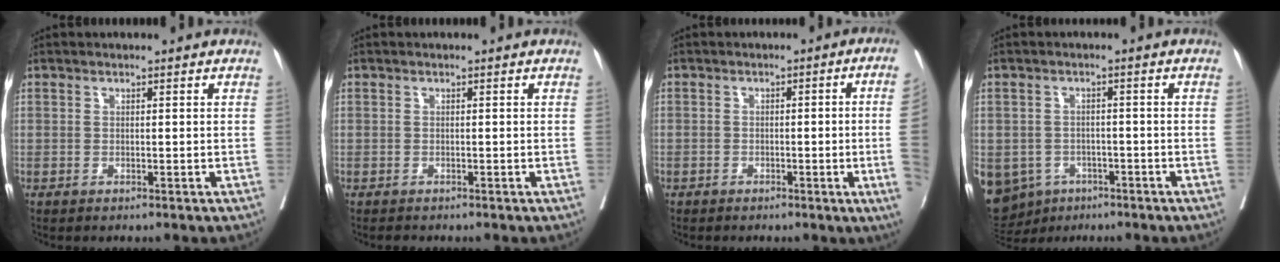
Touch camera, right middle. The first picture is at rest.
{"total": 0.7, "force": [-0.7, 0.3, 0.1], "torque": [-0.005, -0.002, -0.012]}
{"total": 8.0, "force": [-1.4, -1.9, 7.6], "torque": [-0.077, -0.010, -0.022]}
{"total": 12.6, "force": [-6.4, 10.1, 3.9], "torque": [-0.118, -0.001, -0.083]}